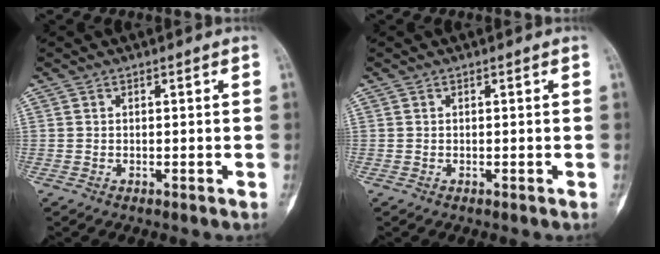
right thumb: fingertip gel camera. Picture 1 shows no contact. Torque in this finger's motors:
{"motor_torque": [0.25, 0.24, 0.00, 0.00, 0.02]}